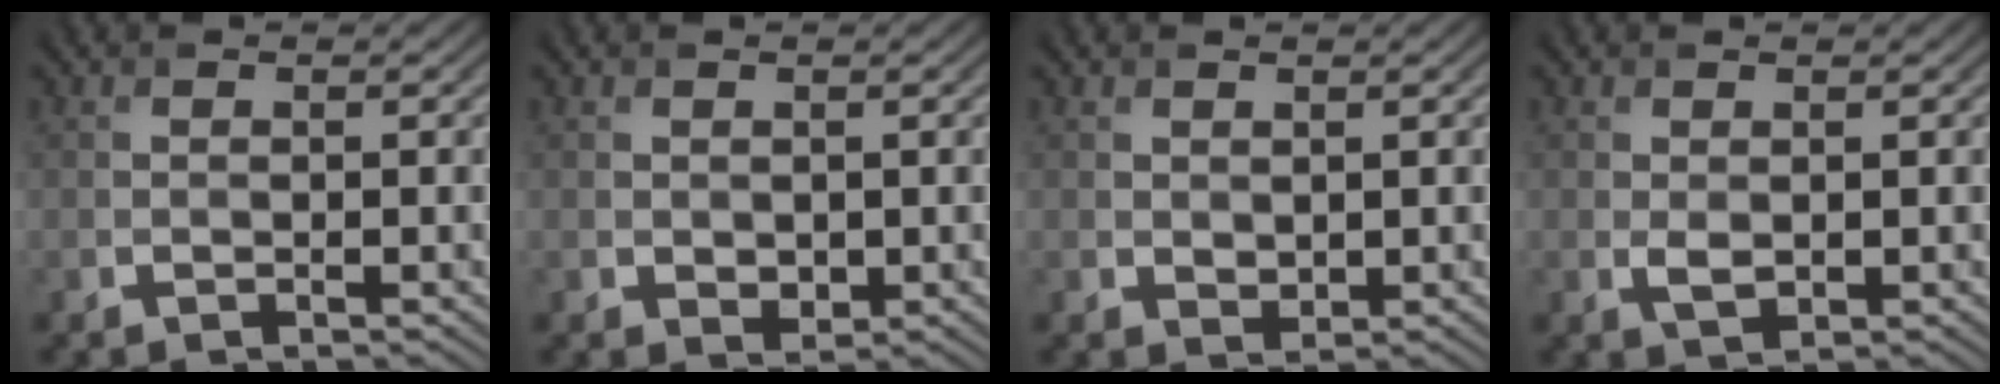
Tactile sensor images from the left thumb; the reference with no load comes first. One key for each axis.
{"total": 1.2, "fx": 0.2, "fy": 0.9, "fz": 0.7, "tx": -0.015, "ty": -0.006, "tz": 0.008}
{"total": 1.1, "fx": 0.6, "fy": 0.8, "fz": 0.6, "tx": -0.013, "ty": -0.006, "tz": 0.016}
{"total": 1.5, "fx": 0.2, "fy": 0.9, "fz": 1.2, "tx": -0.027, "ty": -0.004, "tz": 0.009}